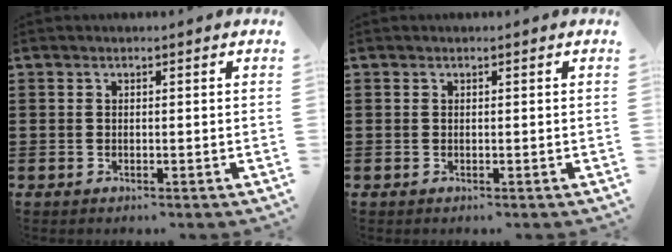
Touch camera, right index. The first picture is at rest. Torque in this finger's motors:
{"motor_torque": [0.01, 0.01, 0.00, 0.00]}